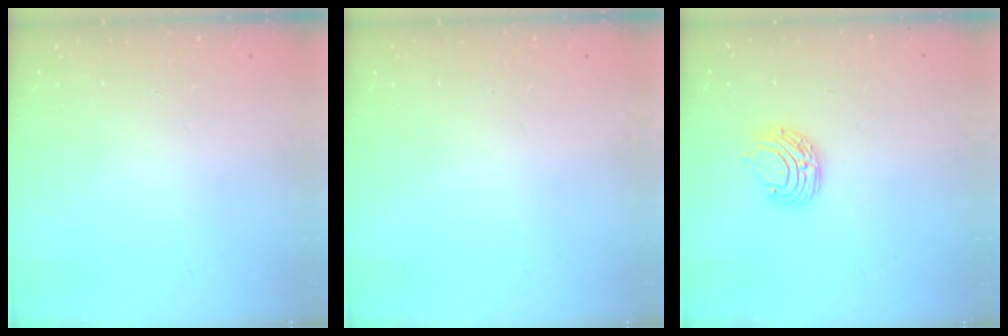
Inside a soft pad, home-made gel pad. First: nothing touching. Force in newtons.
{"total": 0.0}
{"total": 6.8, "press": 6.7, "slide": 0.6}